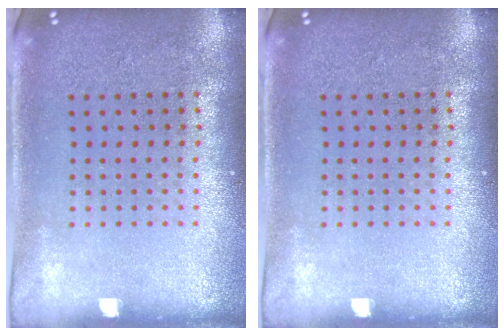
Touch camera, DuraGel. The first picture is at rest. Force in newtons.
{"total": 0.0}